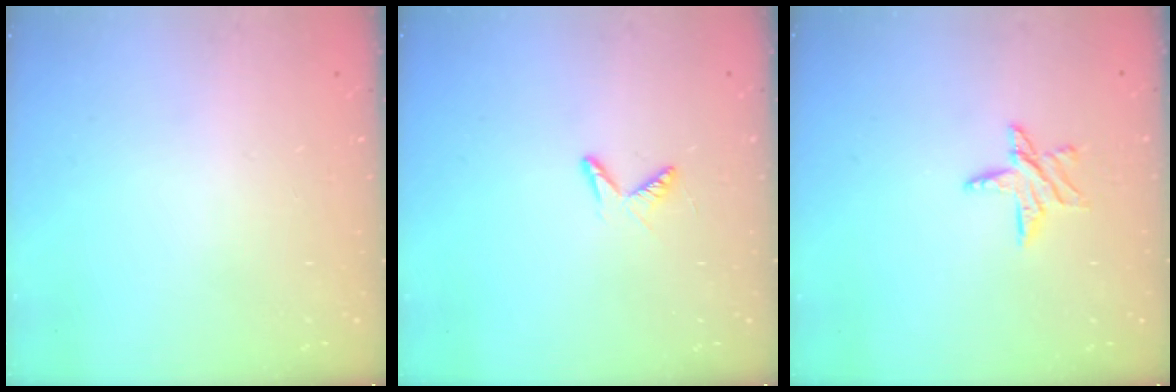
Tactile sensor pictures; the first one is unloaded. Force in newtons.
{"total": 4.8, "press": 4.8, "slide": 0.4}
{"total": 8.1, "press": 8.1, "slide": 0.4}